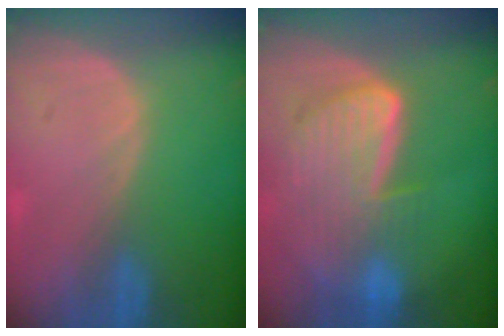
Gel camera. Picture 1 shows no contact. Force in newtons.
{"total": 9.1, "press": 8.0, "slide": 4.5}